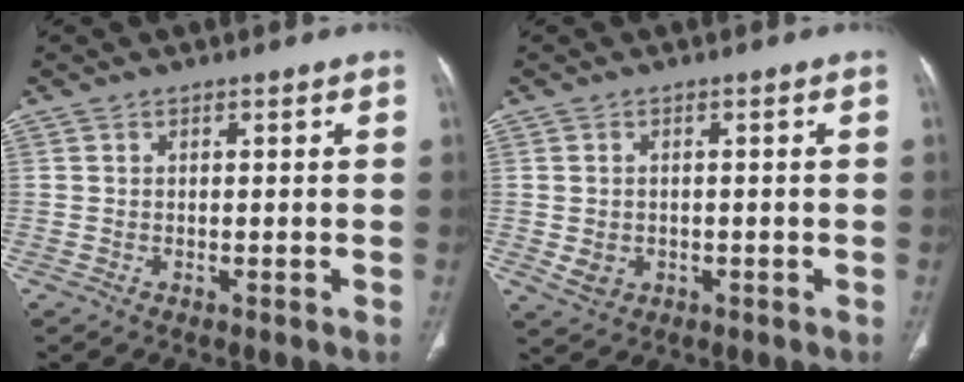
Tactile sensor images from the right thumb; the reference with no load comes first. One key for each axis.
{"total": 3.1, "fx": -0.6, "fy": 2.6, "fz": 1.6, "tx": -0.027, "ty": 0.002, "tz": 0.002}